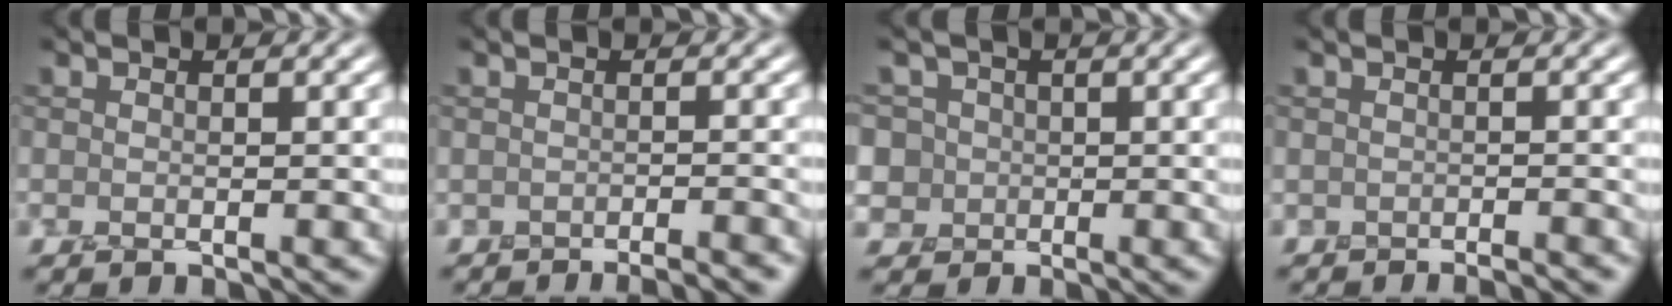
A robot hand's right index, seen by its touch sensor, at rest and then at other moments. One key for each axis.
{"total": 2.5, "fx": -2.3, "fy": 0.3, "fz": 1.0, "tx": 0.009, "ty": 0.010, "tz": -0.026}
{"total": 5.4, "fx": 1.7, "fy": 5.1, "fz": 0.8, "tx": -0.018, "ty": 0.046, "tz": 0.002}
{"total": 1.0, "fx": -1.0, "fy": -0.1, "fz": -0.1, "tx": 0.019, "ty": 0.006, "tz": -0.012}